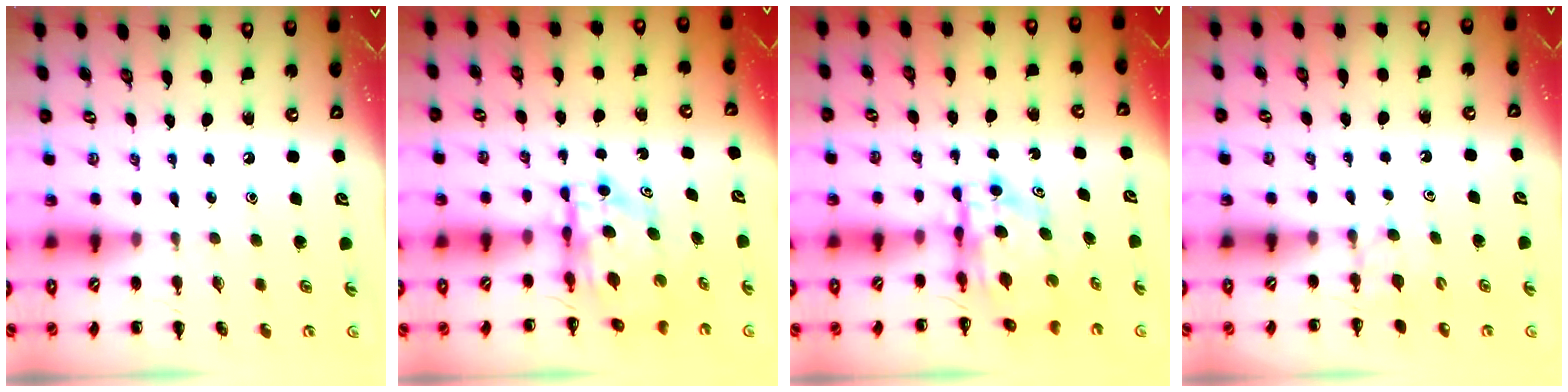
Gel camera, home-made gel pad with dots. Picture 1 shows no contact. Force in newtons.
{"total": 6.8, "press": 6.5, "slide": 1.9}
{"total": 6.8, "press": 6.5, "slide": 1.9}
{"total": 2.6, "press": 2.4, "slide": 1.1}